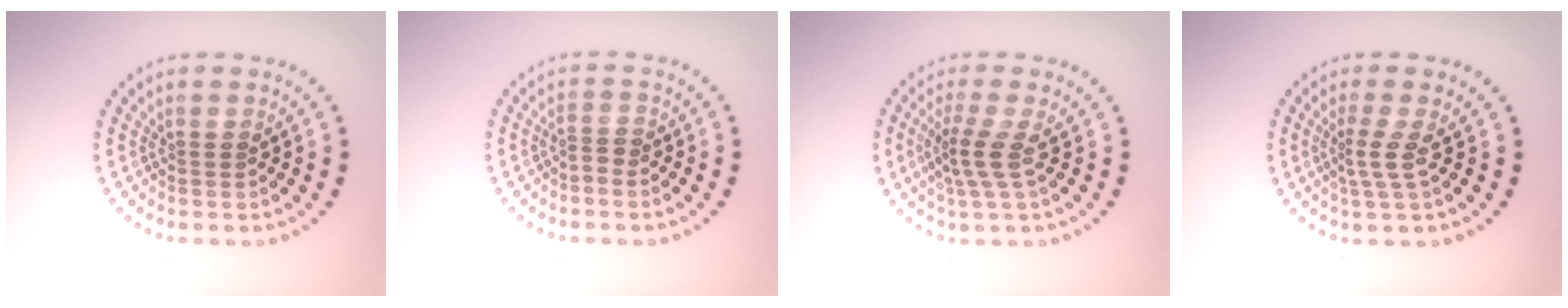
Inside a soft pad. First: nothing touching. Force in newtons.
{"total": 1.0, "press": 0.4, "slide": 0.9}
{"total": 2.8, "press": 2.4, "slide": 1.4}
{"total": 2.1, "press": 1.5, "slide": 1.5}